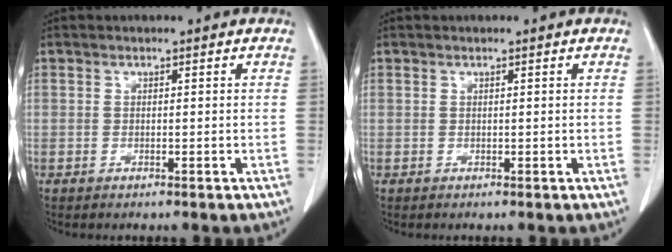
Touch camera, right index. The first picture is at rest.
{"total": 0.0}